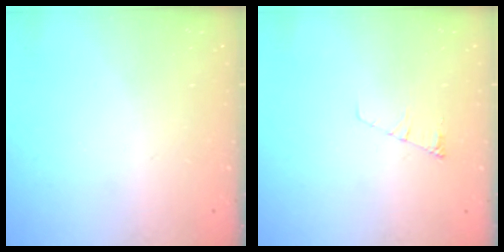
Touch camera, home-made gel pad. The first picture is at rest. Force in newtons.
{"total": 3.8, "press": 3.8, "slide": 0.3}